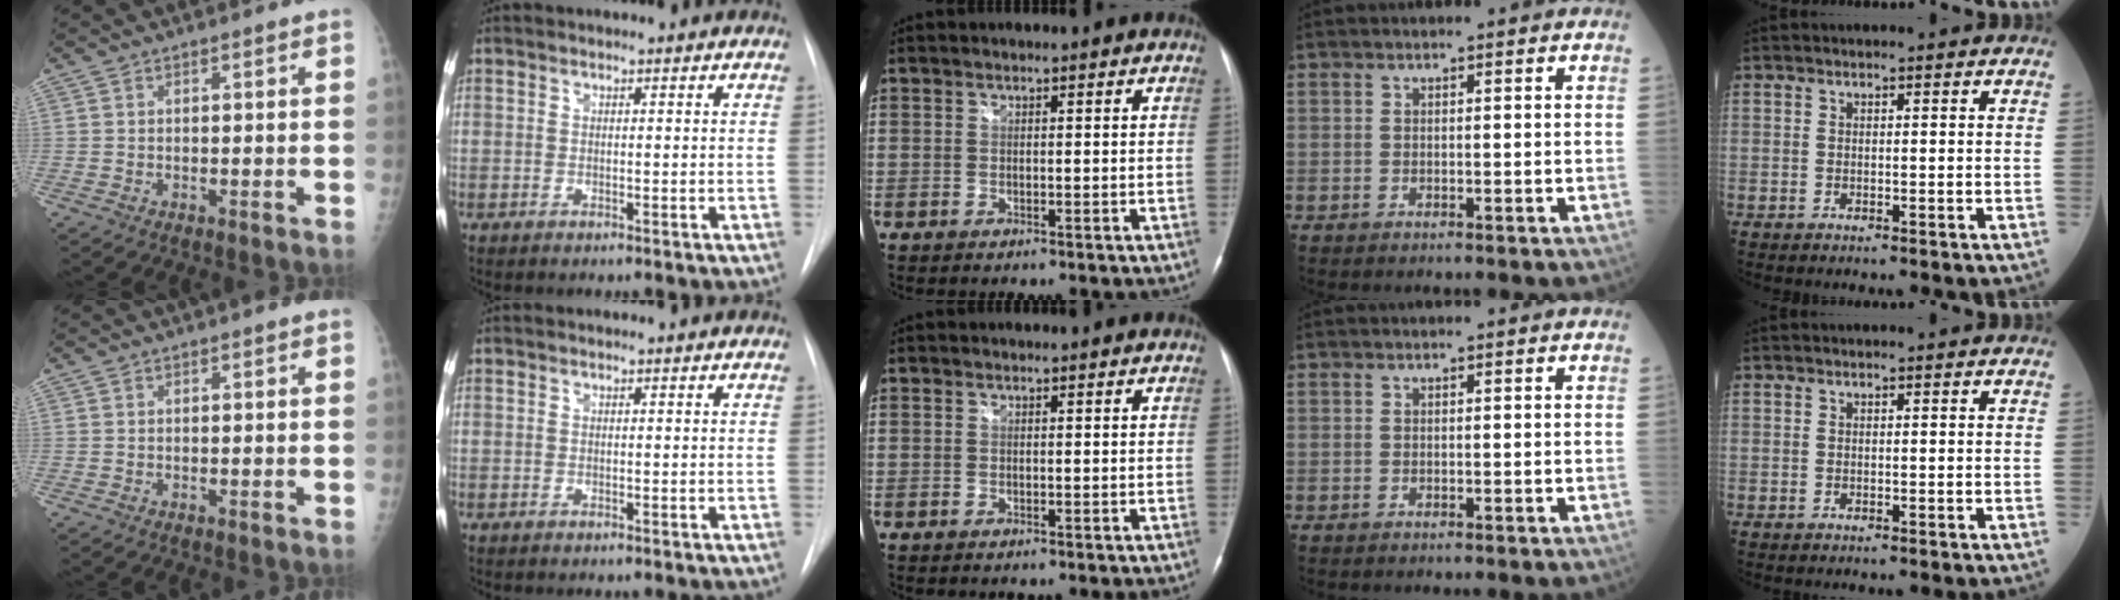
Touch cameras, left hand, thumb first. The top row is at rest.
{}